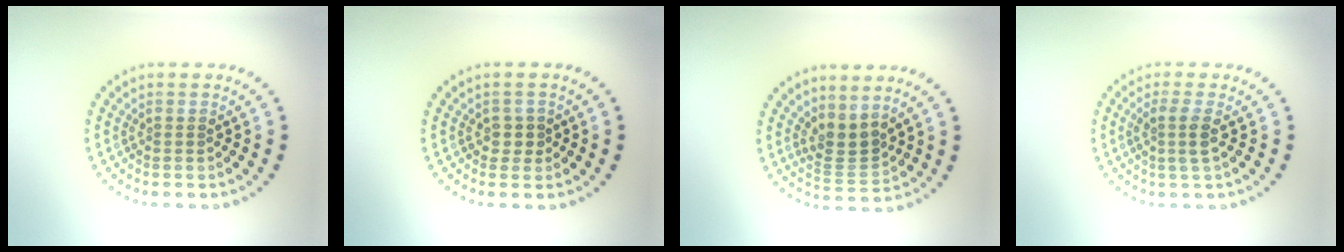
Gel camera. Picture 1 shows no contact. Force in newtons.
{"total": 1.2, "press": 1.0, "slide": 0.6}
{"total": 2.5, "press": 1.9, "slide": 1.6}
{"total": 1.8, "press": 1.4, "slide": 1.2}